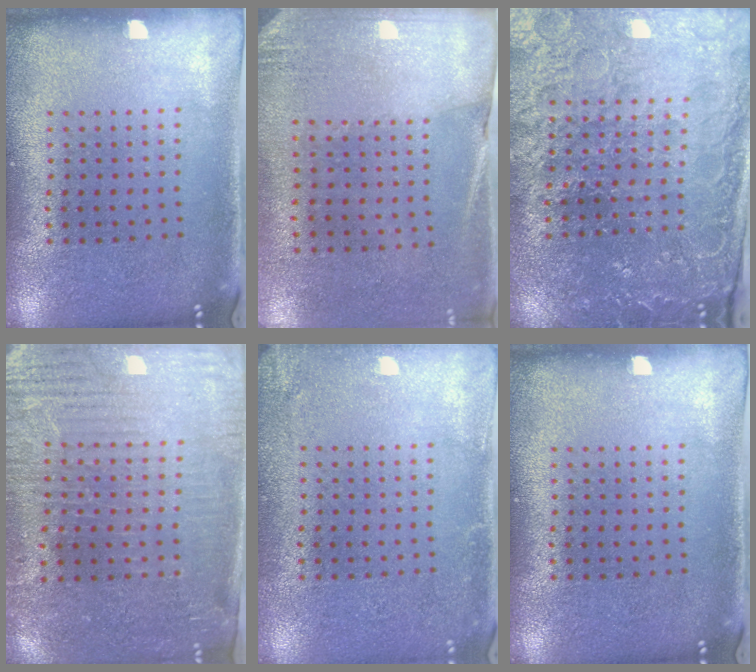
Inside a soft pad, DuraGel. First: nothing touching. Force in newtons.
{"total": 2.6, "press": 2.3, "slide": 1.2}
{"total": 3.4, "press": 3.4, "slide": 0.3}
{"total": 3.7, "press": 3.4, "slide": 1.5}
{"total": 1.8, "press": 1.8, "slide": 0.2}
{"total": 0.0}